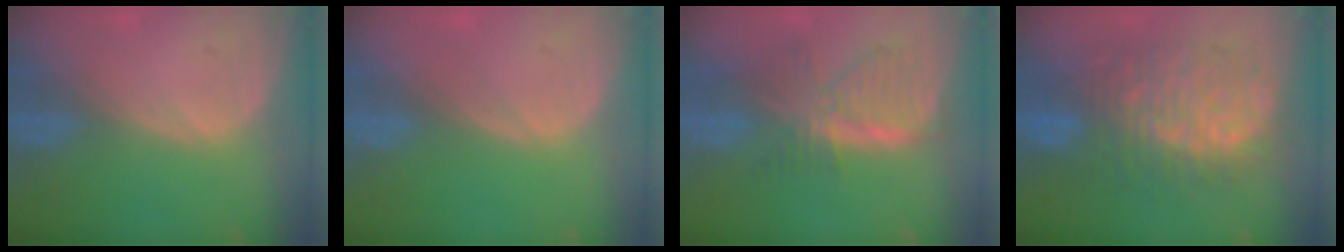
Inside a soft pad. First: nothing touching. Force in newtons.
{"total": 0.0}
{"total": 7.5, "press": 6.8, "slide": 3.1}
{"total": 12.3, "press": 12.2, "slide": 1.3}